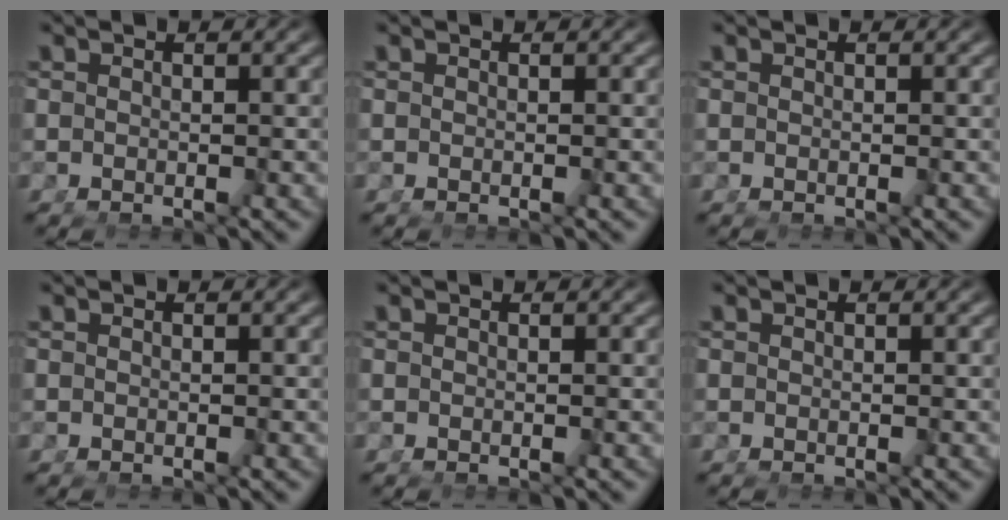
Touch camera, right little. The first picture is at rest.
{"total": 0.0}
{"total": 0.0}
{"total": 0.0}
{"total": 0.0}
{"total": 0.0}